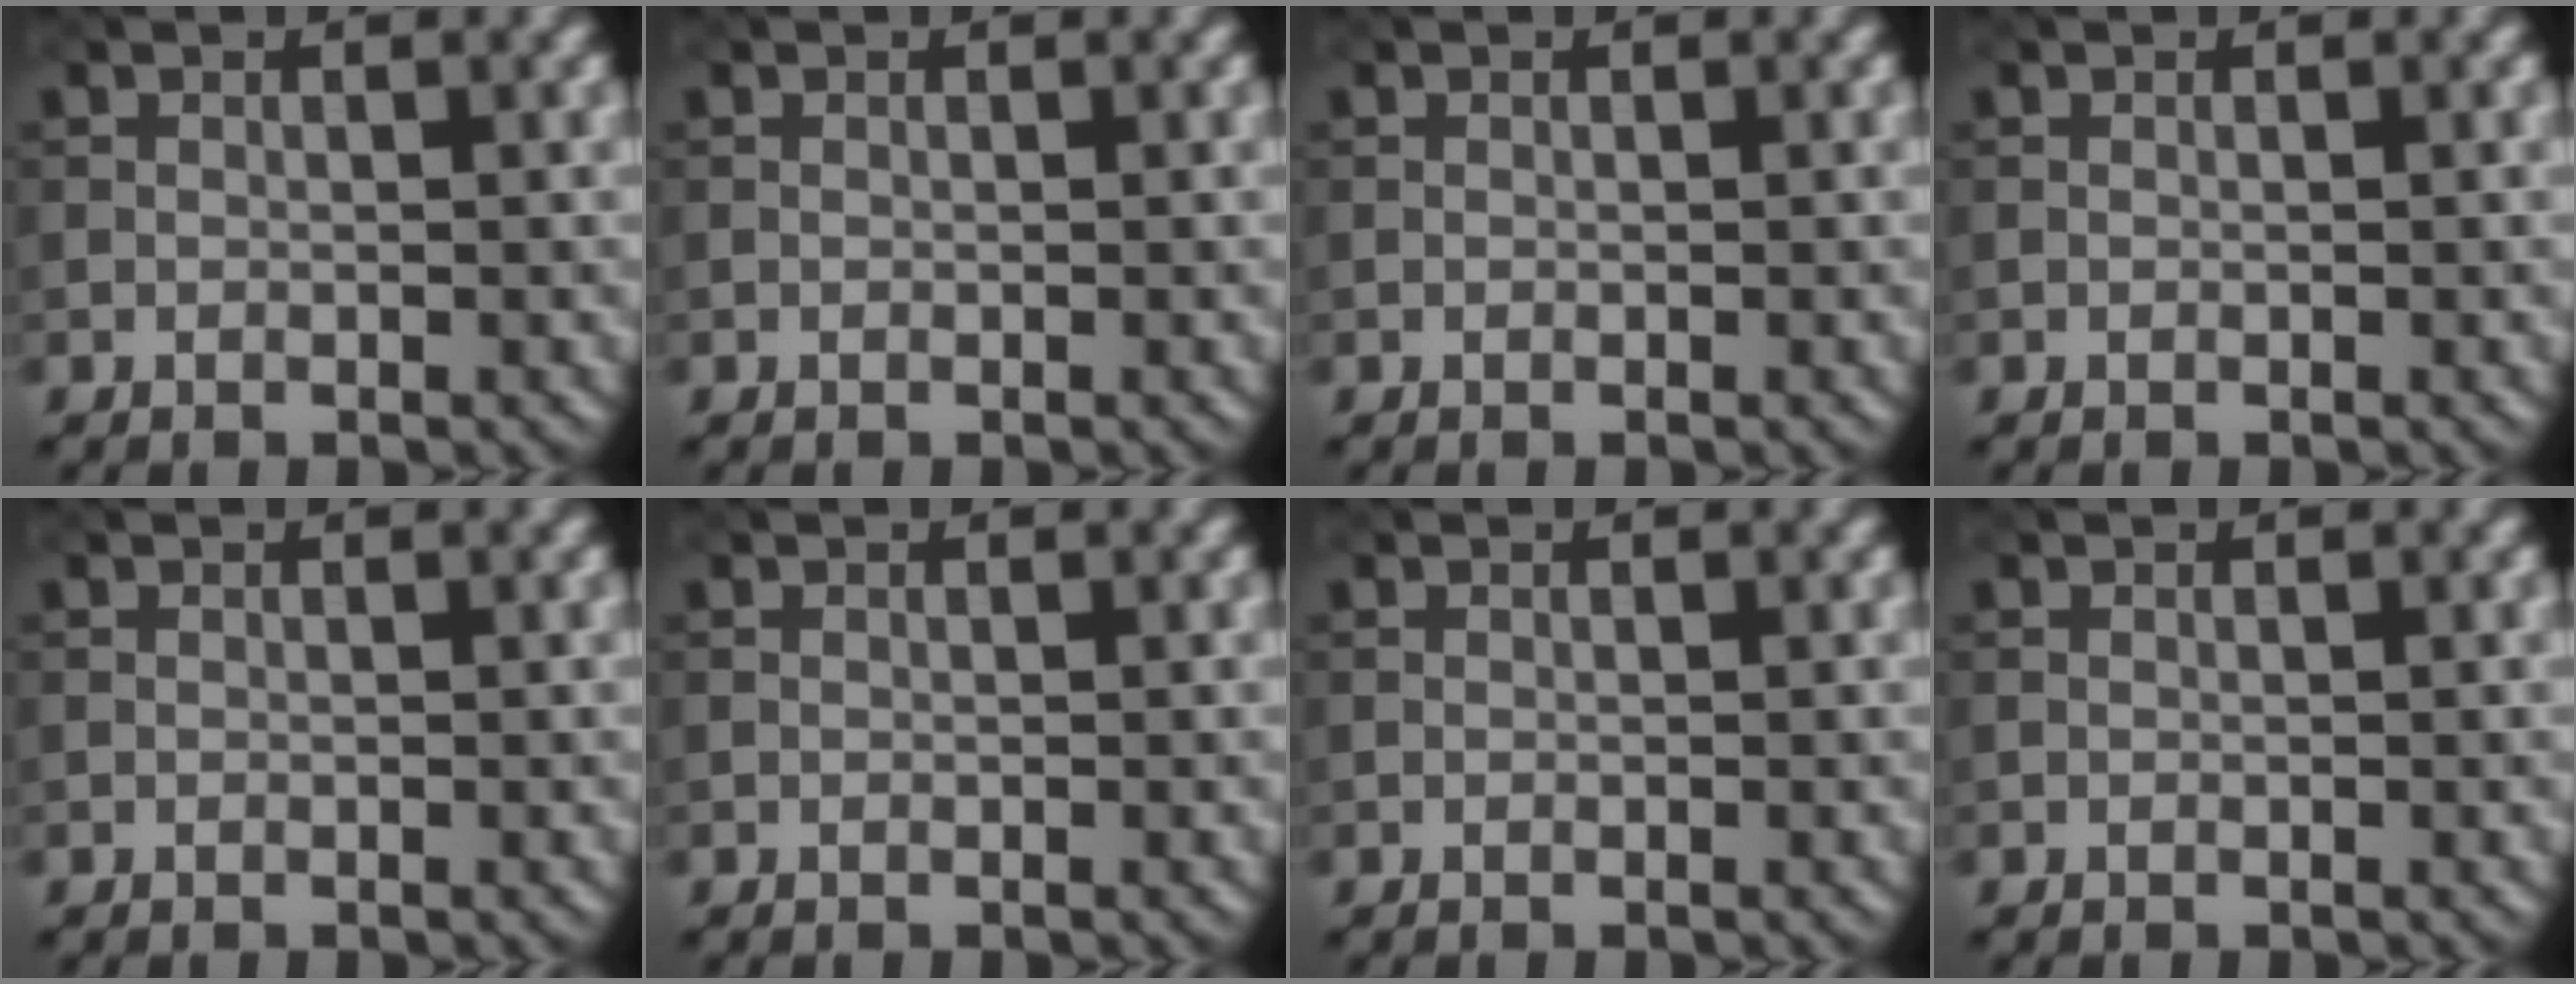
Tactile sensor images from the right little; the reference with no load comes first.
{"total": 0.0}
{"total": 0.0}
{"total": 0.0}
{"total": 0.0}
{"total": 0.0}
{"total": 0.0}
{"total": 0.0}